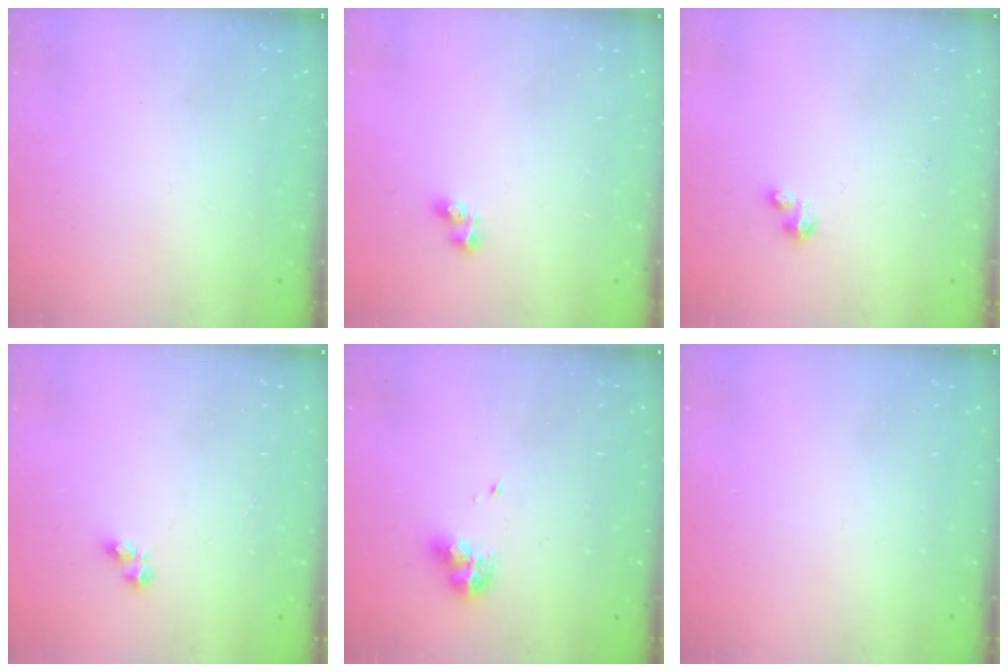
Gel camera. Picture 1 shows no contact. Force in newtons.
{"total": 2.7, "press": 2.5, "slide": 1.0}
{"total": 2.1, "press": 2.0, "slide": 0.5}
{"total": 2.4, "press": 2.4, "slide": 0.3}
{"total": 8.5, "press": 8.4, "slide": 0.9}
{"total": 0.0}